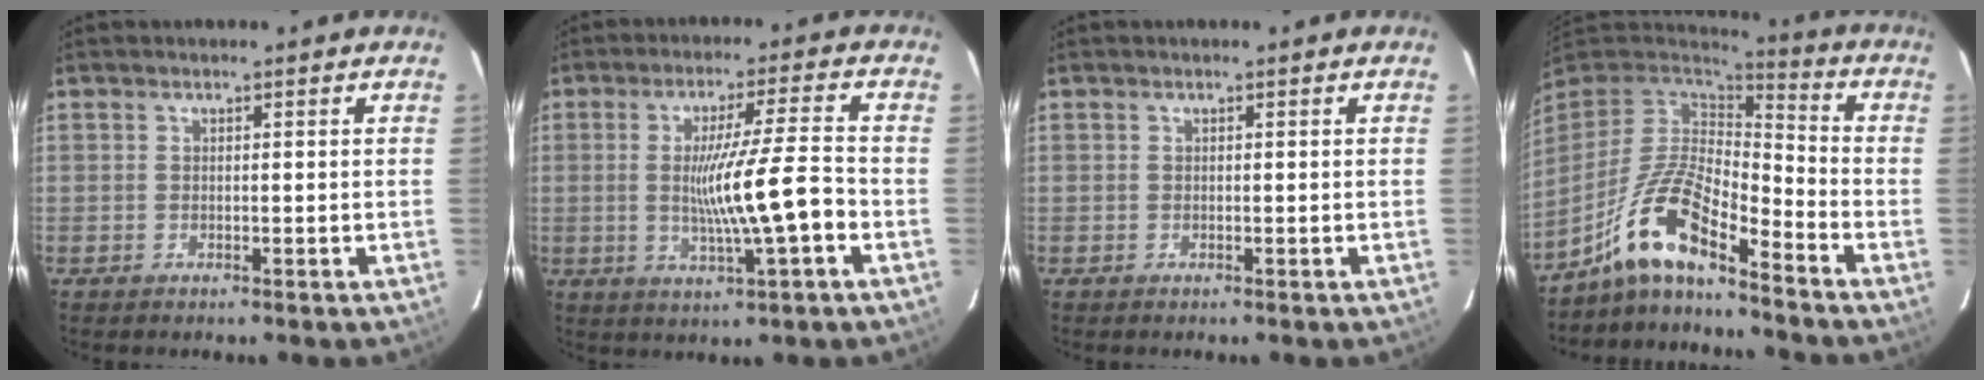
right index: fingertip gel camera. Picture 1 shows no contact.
{"total": 11.6, "force": [-1.9, -0.2, 11.4], "torque": [-0.201, -0.003, -0.031]}
{"total": 0.0}
{"total": 12.0, "force": [-8.5, 2.3, 8.2], "torque": [-0.169, 0.019, -0.158]}